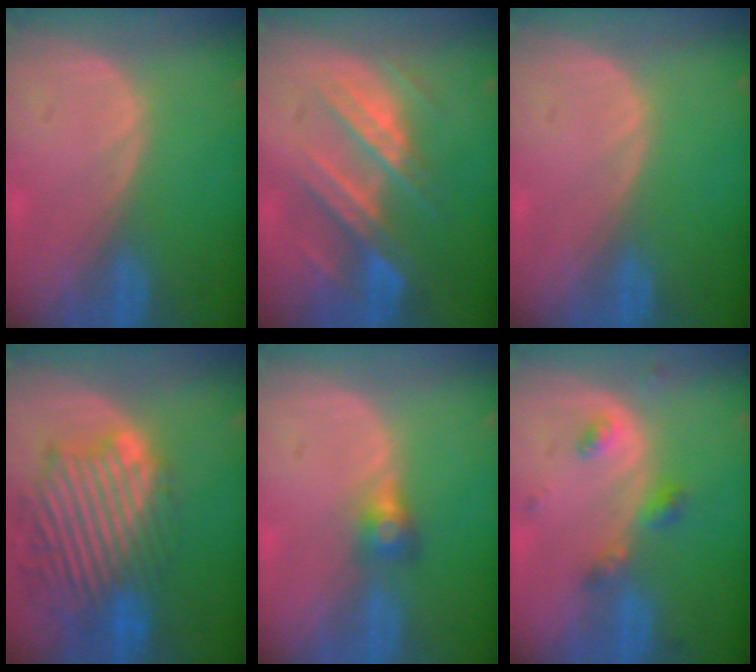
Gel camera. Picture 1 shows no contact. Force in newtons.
{"total": 8.9, "press": 7.8, "slide": 4.4}
{"total": 0.0}
{"total": 13.3, "press": 11.7, "slide": 6.4}
{"total": 2.8, "press": 2.6, "slide": 1.0}
{"total": 3.9, "press": 3.9, "slide": 0.7}